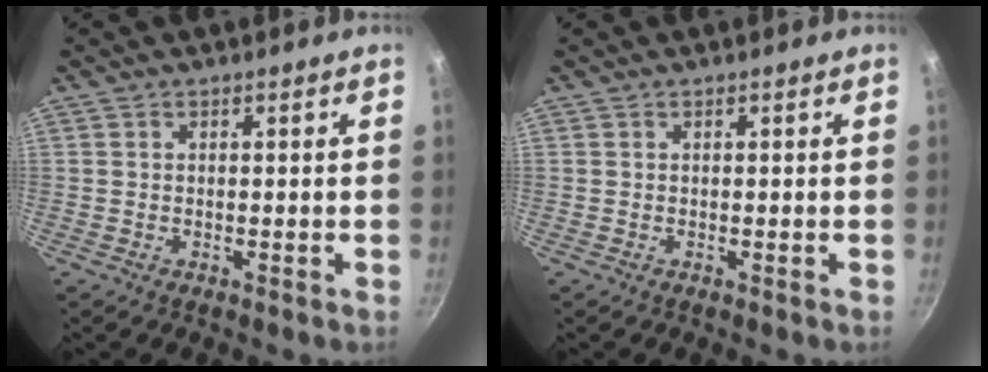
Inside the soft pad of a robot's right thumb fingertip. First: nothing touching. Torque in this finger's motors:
{"motor_torque": [-0.02, -0.02, 0.00, 0.00, 0.00]}